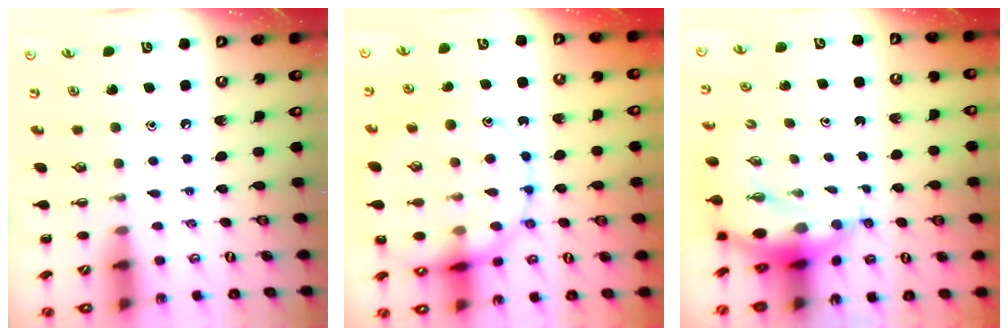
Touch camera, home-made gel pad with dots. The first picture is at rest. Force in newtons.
{"total": 21.0, "press": 20.9, "slide": 1.4}
{"total": 6.8, "press": 6.5, "slide": 1.8}